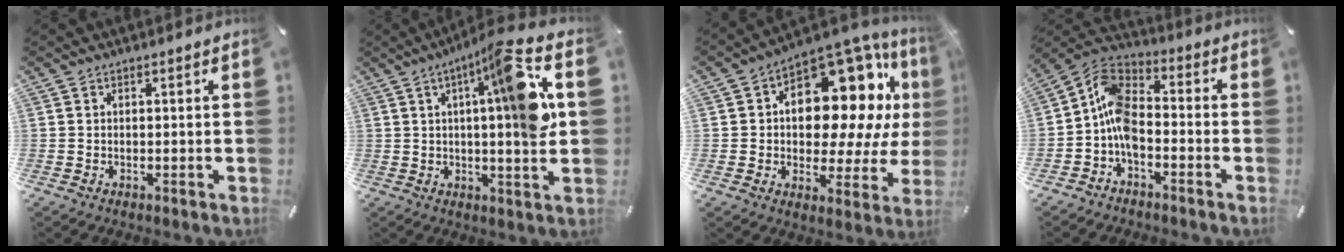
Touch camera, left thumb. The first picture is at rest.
{"total": 16.4, "force": [4.1, 2.2, 15.7], "torque": [-0.236, -0.013, 0.049]}
{"total": 20.0, "force": [6.6, 11.7, 14.8], "torque": [-0.209, -0.057, 0.110]}
{"total": 10.0, "force": [-4.0, 6.1, 6.9], "torque": [-0.152, 0.011, -0.080]}